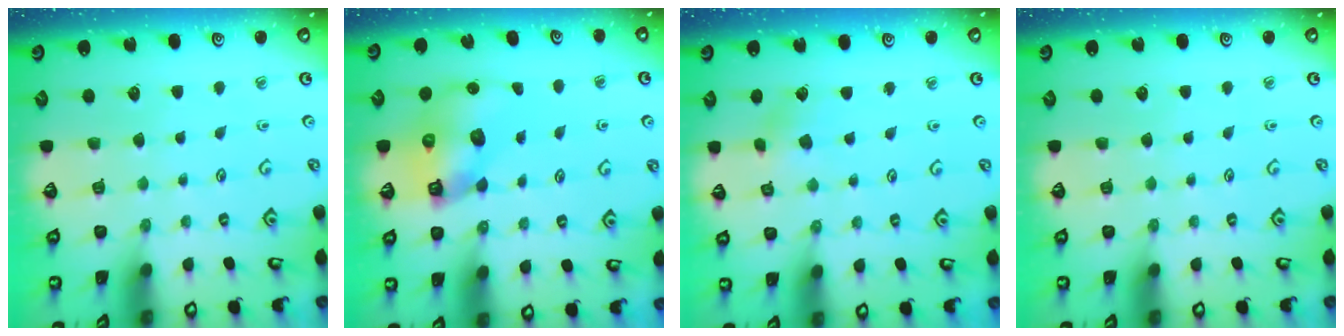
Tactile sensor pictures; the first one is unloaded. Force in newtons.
{"total": 10.3, "press": 10.3, "slide": 0.9}
{"total": 3.1, "press": 3.0, "slide": 0.3}
{"total": 0.0}